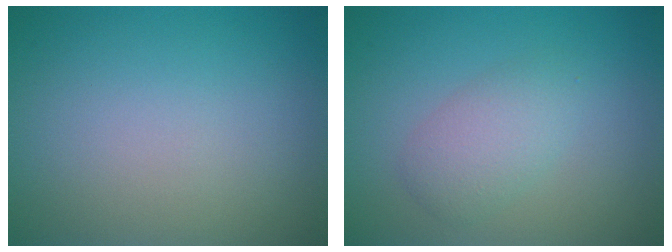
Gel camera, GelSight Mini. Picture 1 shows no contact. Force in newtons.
{"total": 2.7, "press": 2.7, "slide": 0.1}